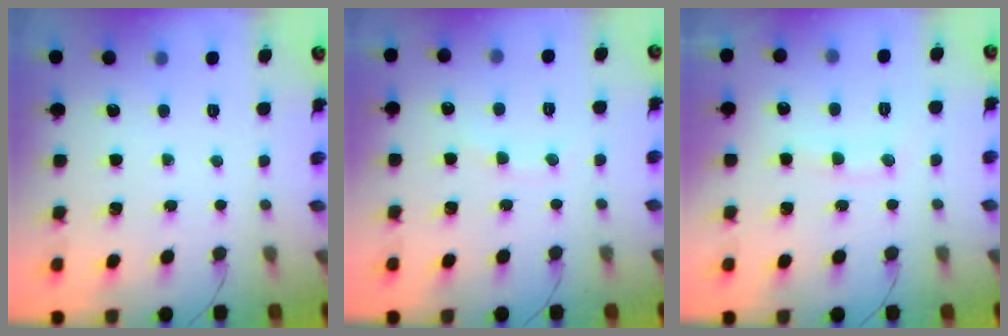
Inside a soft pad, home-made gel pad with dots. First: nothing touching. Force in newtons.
{"total": 5.0, "press": 4.8, "slide": 1.2}
{"total": 8.3, "press": 8.2, "slide": 1.4}